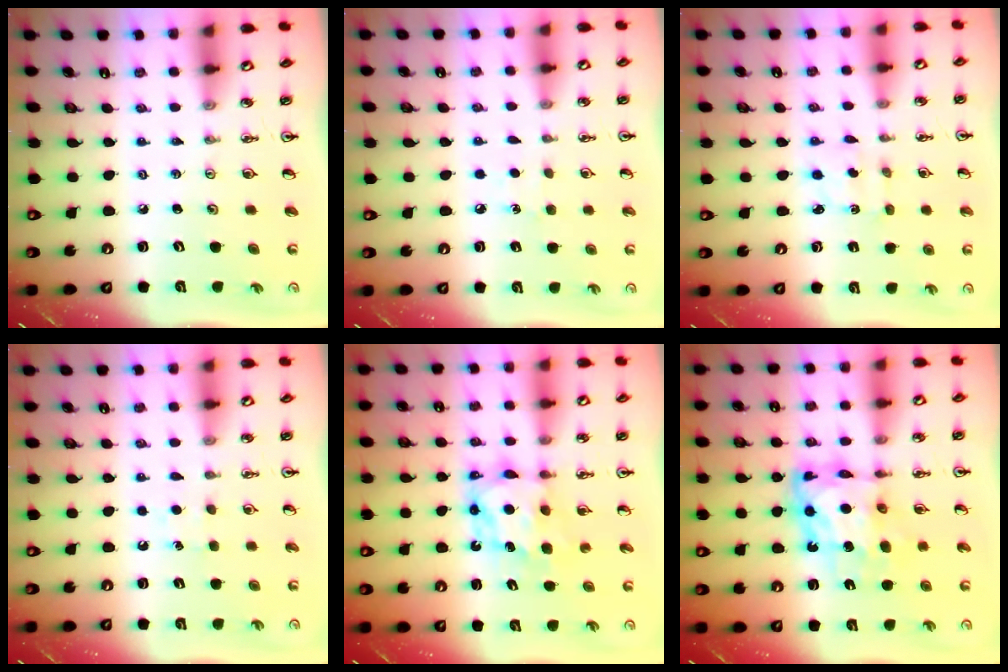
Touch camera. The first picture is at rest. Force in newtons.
{"total": 5.7, "press": 5.7, "slide": 0.6}
{"total": 2.4, "press": 2.3, "slide": 0.6}
{"total": 5.1, "press": 5.1, "slide": 0.6}
{"total": 6.4, "press": 6.4, "slide": 0.2}
{"total": 12.1, "press": 12.1, "slide": 1.1}